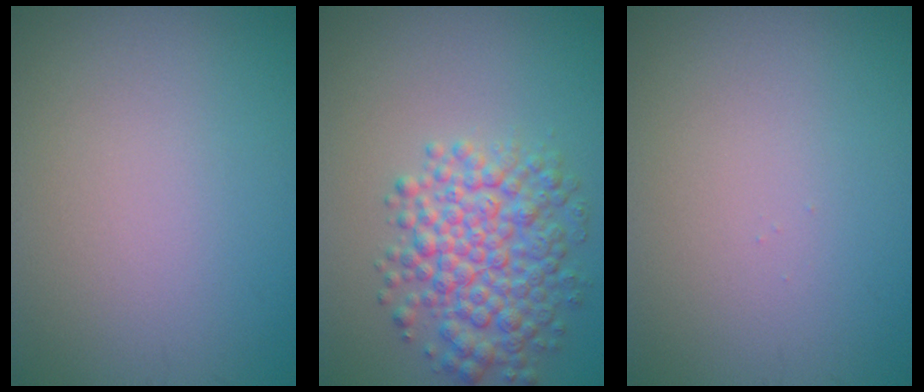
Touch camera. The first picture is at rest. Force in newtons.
{"total": 5.8, "press": 5.8, "slide": 0.2}
{"total": 0.0}